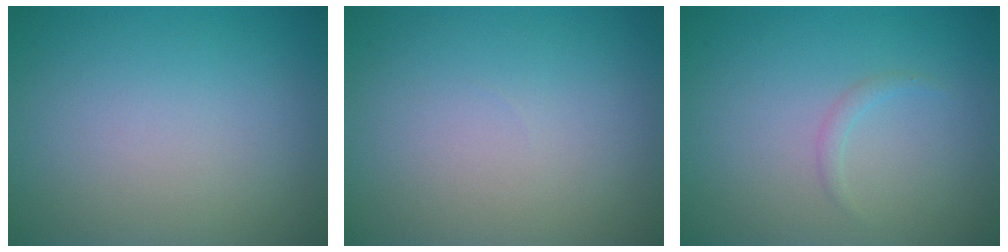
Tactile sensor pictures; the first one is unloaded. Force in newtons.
{"total": 0.0}
{"total": 0.7, "press": 0.7, "slide": 0.0}